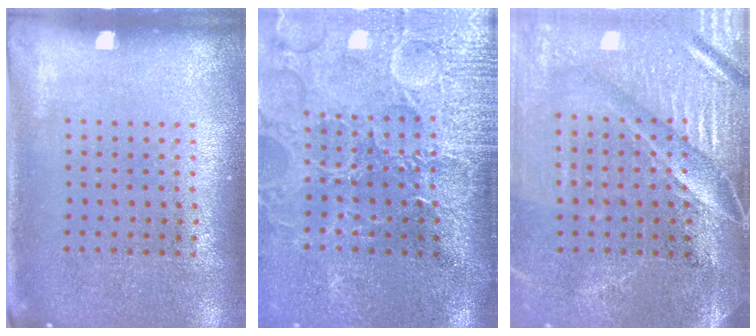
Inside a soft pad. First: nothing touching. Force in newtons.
{"total": 4.5, "press": 3.9, "slide": 2.2}
{"total": 4.5, "press": 3.8, "slide": 2.3}